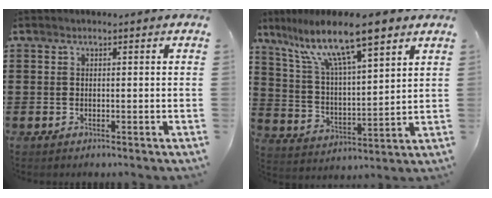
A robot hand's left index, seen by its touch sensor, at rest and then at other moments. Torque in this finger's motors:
{"motor_torque": [2.14, 0.00, 0.70, 0.21]}